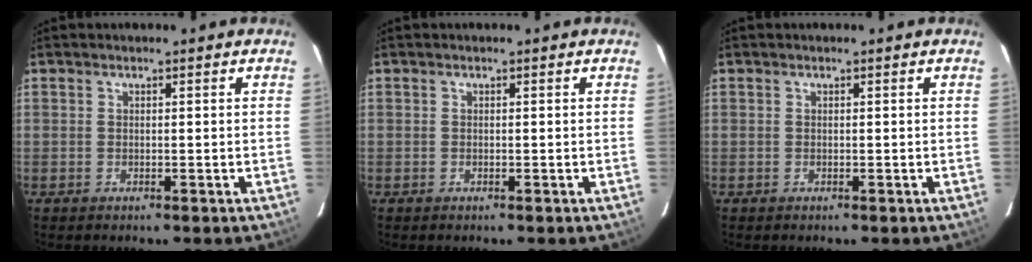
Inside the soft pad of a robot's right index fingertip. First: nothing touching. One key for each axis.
{"total": 0.0}
{"total": 0.0}